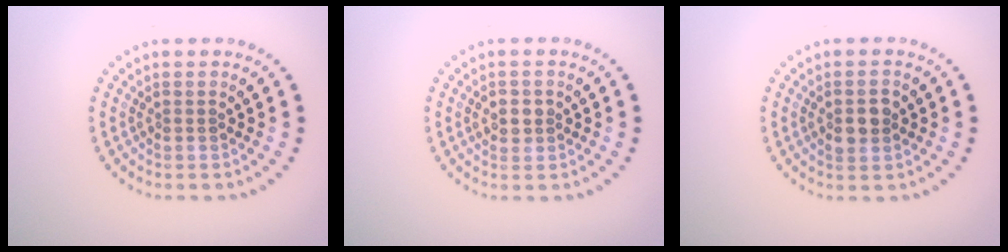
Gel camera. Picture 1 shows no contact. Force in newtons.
{"total": 1.6, "press": 1.6, "slide": 0.3}
{"total": 2.6, "press": 2.6, "slide": 0.1}